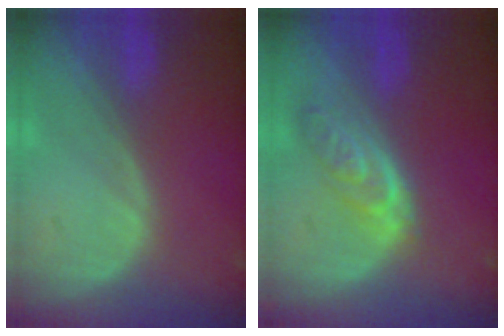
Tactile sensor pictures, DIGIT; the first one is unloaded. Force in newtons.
{"total": 5.0, "press": 4.9, "slide": 0.4}